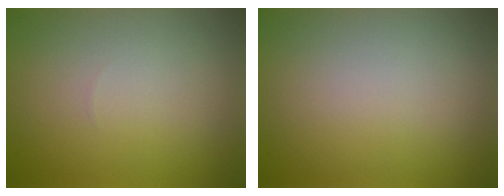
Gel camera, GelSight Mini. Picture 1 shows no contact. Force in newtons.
{"total": 0.0}